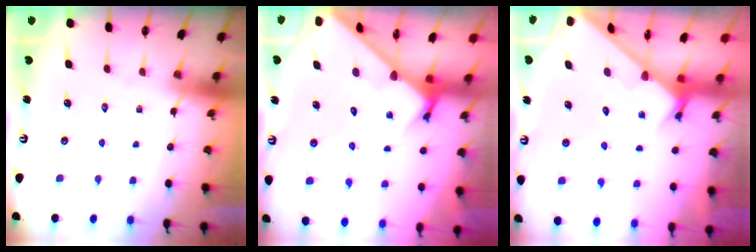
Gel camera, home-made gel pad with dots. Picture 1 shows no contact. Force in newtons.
{"total": 2.4, "press": 2.4, "slide": 0.2}
{"total": 1.7, "press": 1.7, "slide": 0.1}